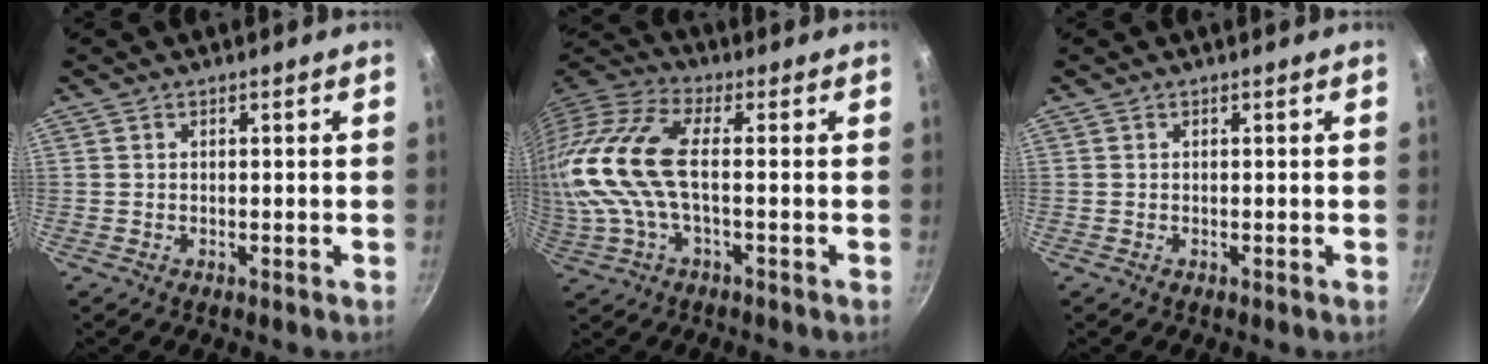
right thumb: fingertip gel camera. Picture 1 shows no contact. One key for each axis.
{"total": 17.9, "fx": -0.1, "fy": 7.9, "fz": 16.0, "tx": -0.352, "ty": 0.015, "tz": -0.016}
{"total": 0.0}